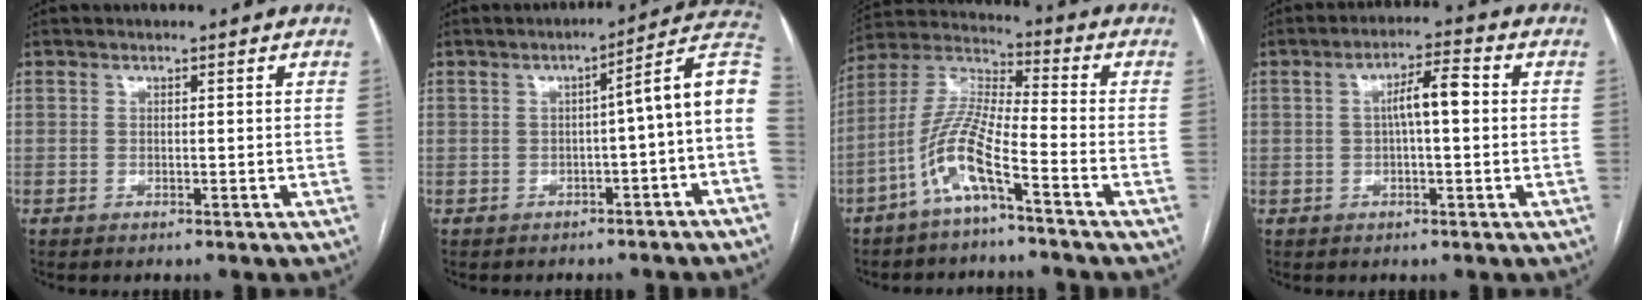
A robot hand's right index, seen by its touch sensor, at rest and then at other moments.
{"total": 9.3, "force": [-1.5, 0.3, 9.1], "torque": [-0.110, 0.032, -0.028]}
{"total": 9.8, "force": [-5.3, 0.9, 8.2], "torque": [-0.184, 0.004, -0.115]}
{"total": 5.4, "force": [0.4, 1.0, 5.3], "torque": [-0.091, 0.018, 0.005]}